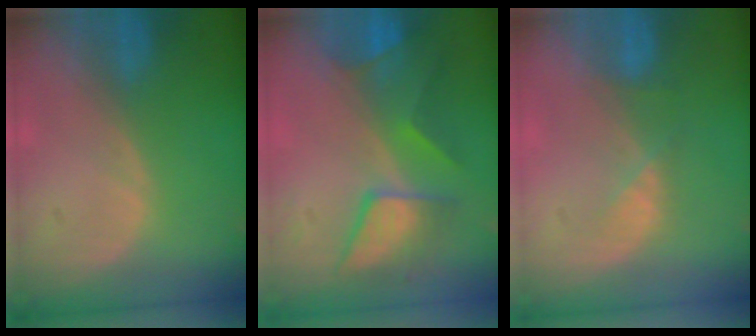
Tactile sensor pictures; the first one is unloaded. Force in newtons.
{"total": 7.7, "press": 7.7, "slide": 0.7}
{"total": 2.6, "press": 2.5, "slide": 0.8}